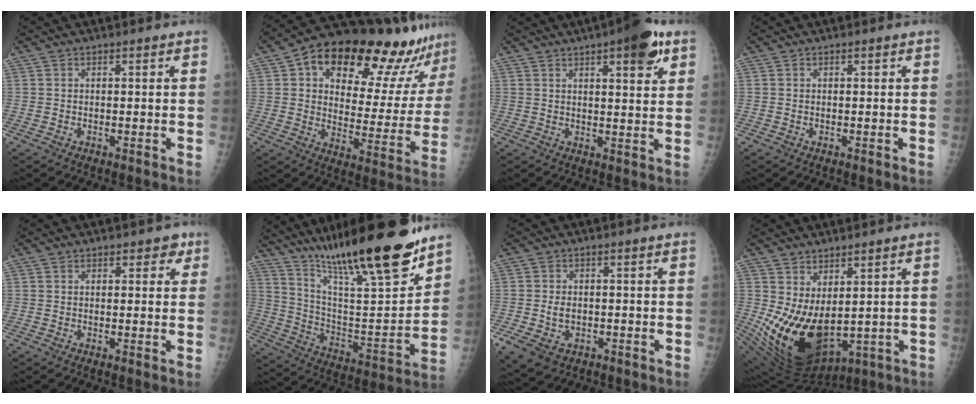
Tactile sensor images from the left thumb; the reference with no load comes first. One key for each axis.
{"total": 25.1, "fx": 17.1, "fy": 10.1, "fz": 15.3, "tx": -0.178, "ty": -0.049, "tz": 0.238}
{"total": 9.9, "fx": 5.3, "fy": 2.9, "fz": 7.8, "tx": -0.088, "ty": -0.018, "tz": 0.066}
{"total": 0.0}
{"total": 2.6, "fx": 1.4, "fy": 1.7, "fz": 1.3, "tx": 0.009, "ty": -0.002, "tz": 0.011}
{"total": 27.1, "fx": 20.5, "fy": 4.6, "fz": 17.0, "tx": -0.250, "ty": -0.083, "tz": 0.340}
{"total": 7.1, "fx": -1.9, "fy": 5.1, "fz": 4.5, "tx": -0.089, "ty": 0.006, "tz": -0.022}
{"total": 15.1, "fx": 1.0, "fy": 8.9, "fz": 12.2, "tx": -0.205, "ty": -0.039, "tz": 0.053}